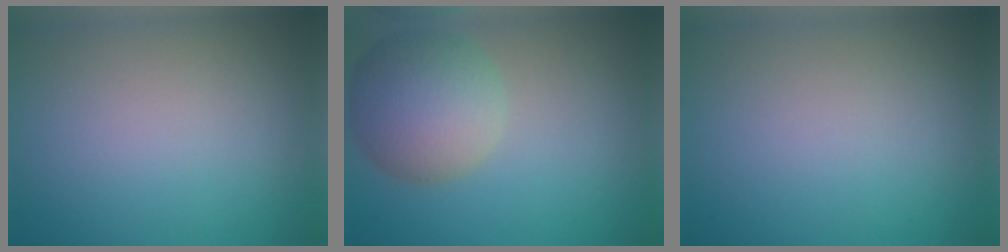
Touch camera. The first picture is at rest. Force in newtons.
{"total": 6.9, "press": 6.9, "slide": 0.2}
{"total": 0.0}